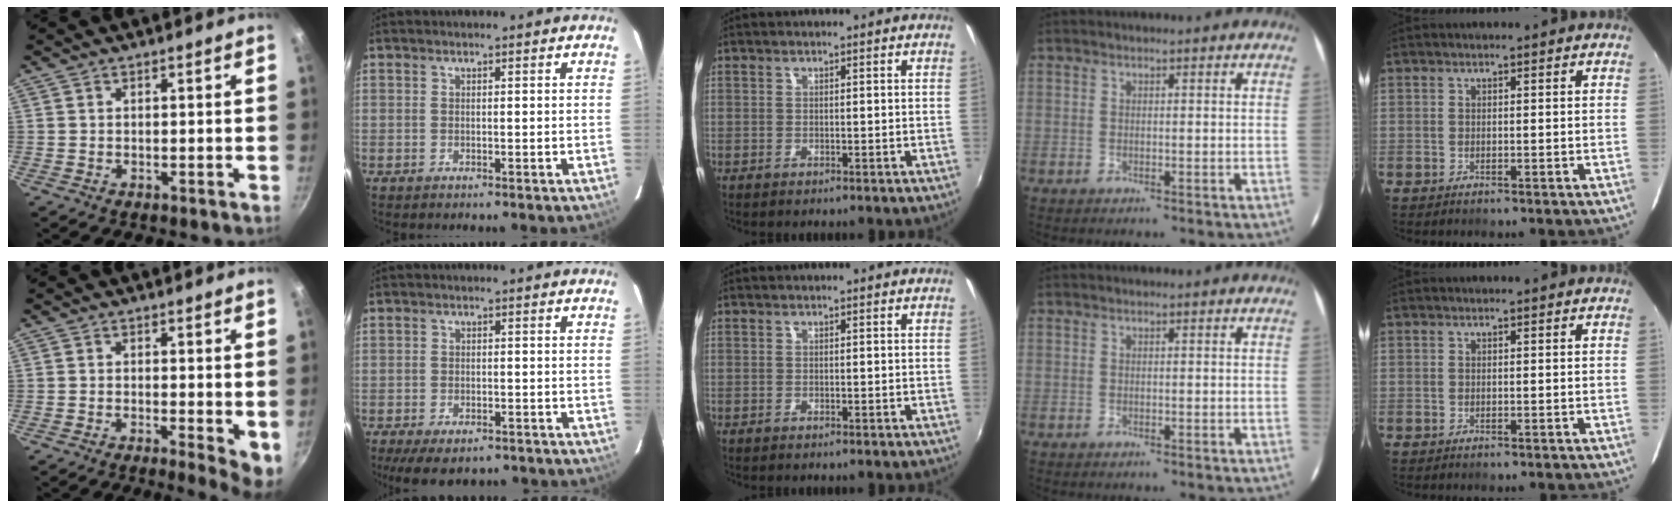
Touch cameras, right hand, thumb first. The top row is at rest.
{"thumb": {"total": 5.0, "force": [-0.8, 1.4, 4.7], "torque": [-0.058, -0.008, -0.009]}, "index": {"total": 9.3, "force": [-7.1, 3.6, 4.8], "torque": [-0.107, -0.023, -0.105]}}